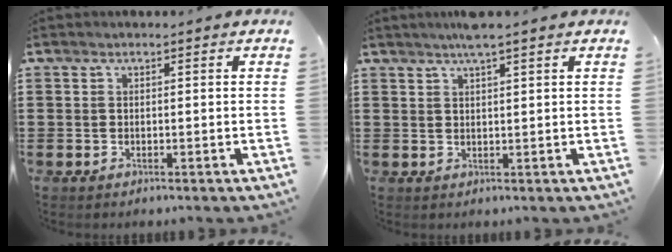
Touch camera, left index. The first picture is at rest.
{"total": 2.8, "force": [2.2, -0.1, 1.8], "torque": [-0.038, 0.001, 0.039]}